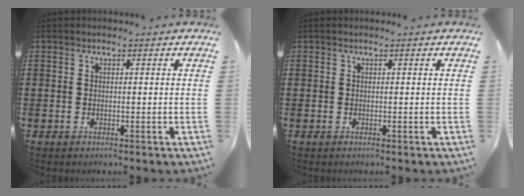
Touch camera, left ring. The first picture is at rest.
{"total": 0.0}